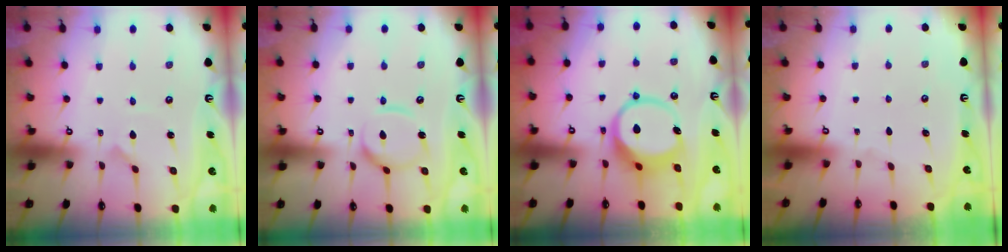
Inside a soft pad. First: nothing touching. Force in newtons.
{"total": 13.3, "press": 13.2, "slide": 1.2}
{"total": 9.3, "press": 9.2, "slide": 1.3}
{"total": 0.0}